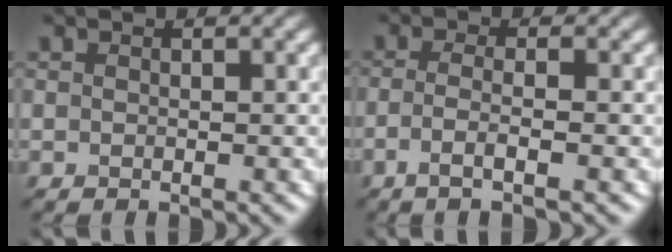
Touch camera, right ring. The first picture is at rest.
{"total": 2.8, "force": [-1.1, 0.7, 2.5], "torque": [-0.047, -0.004, -0.029]}